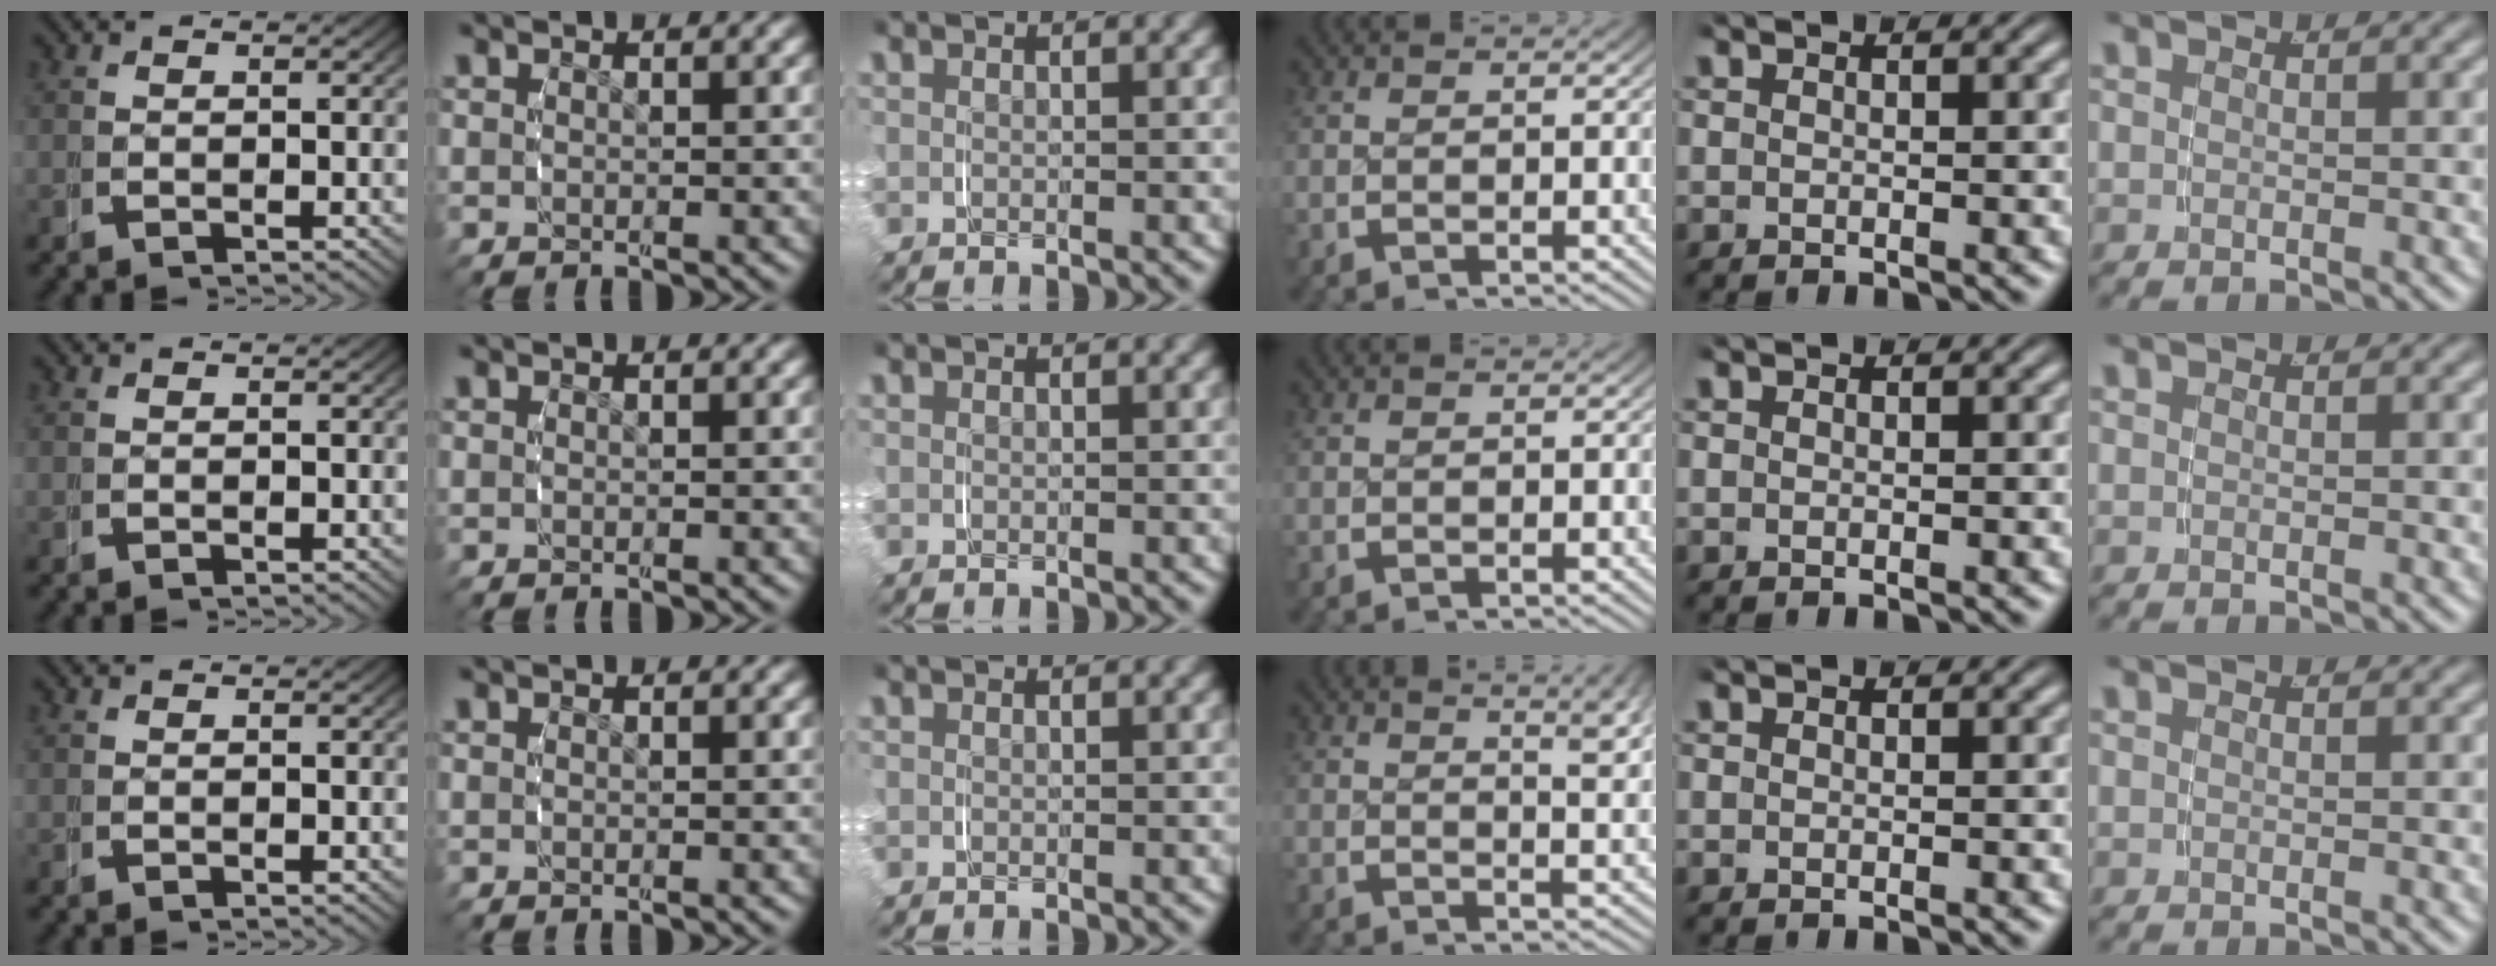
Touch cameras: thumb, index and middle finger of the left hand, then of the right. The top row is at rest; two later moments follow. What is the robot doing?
{"motion": "grasp_and_lifting", "object": "string"}